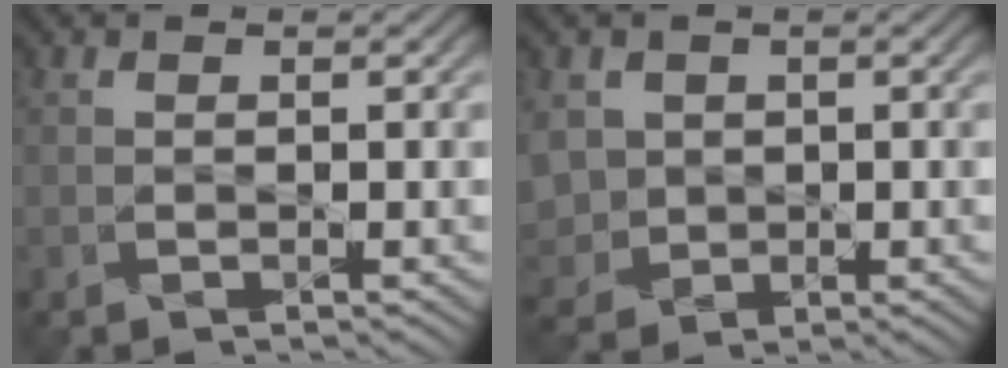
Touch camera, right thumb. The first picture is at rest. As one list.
[{"total": 4.4, "force": [0.5, 4.0, 1.7], "torque": [-0.069, -0.010, 0.007]}]